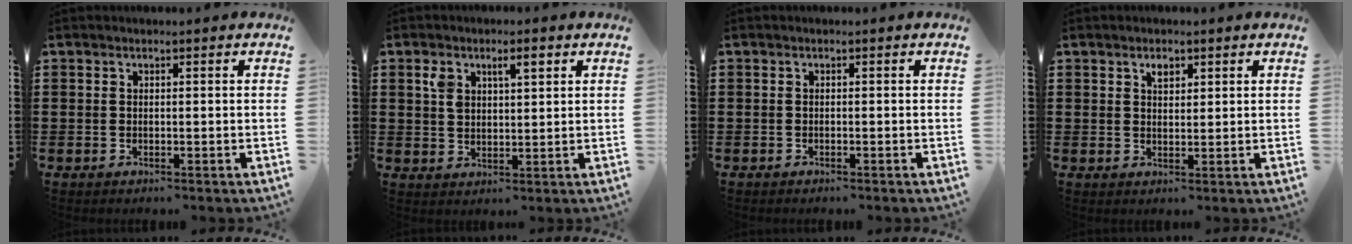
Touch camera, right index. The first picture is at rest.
{"total": 3.9, "force": [1.8, 1.8, 3.1], "torque": [-0.058, 0.005, 0.028]}
{"total": 0.0}
{"total": 1.9, "force": [1.1, 1.0, 1.2], "torque": [-0.020, 0.001, 0.017]}